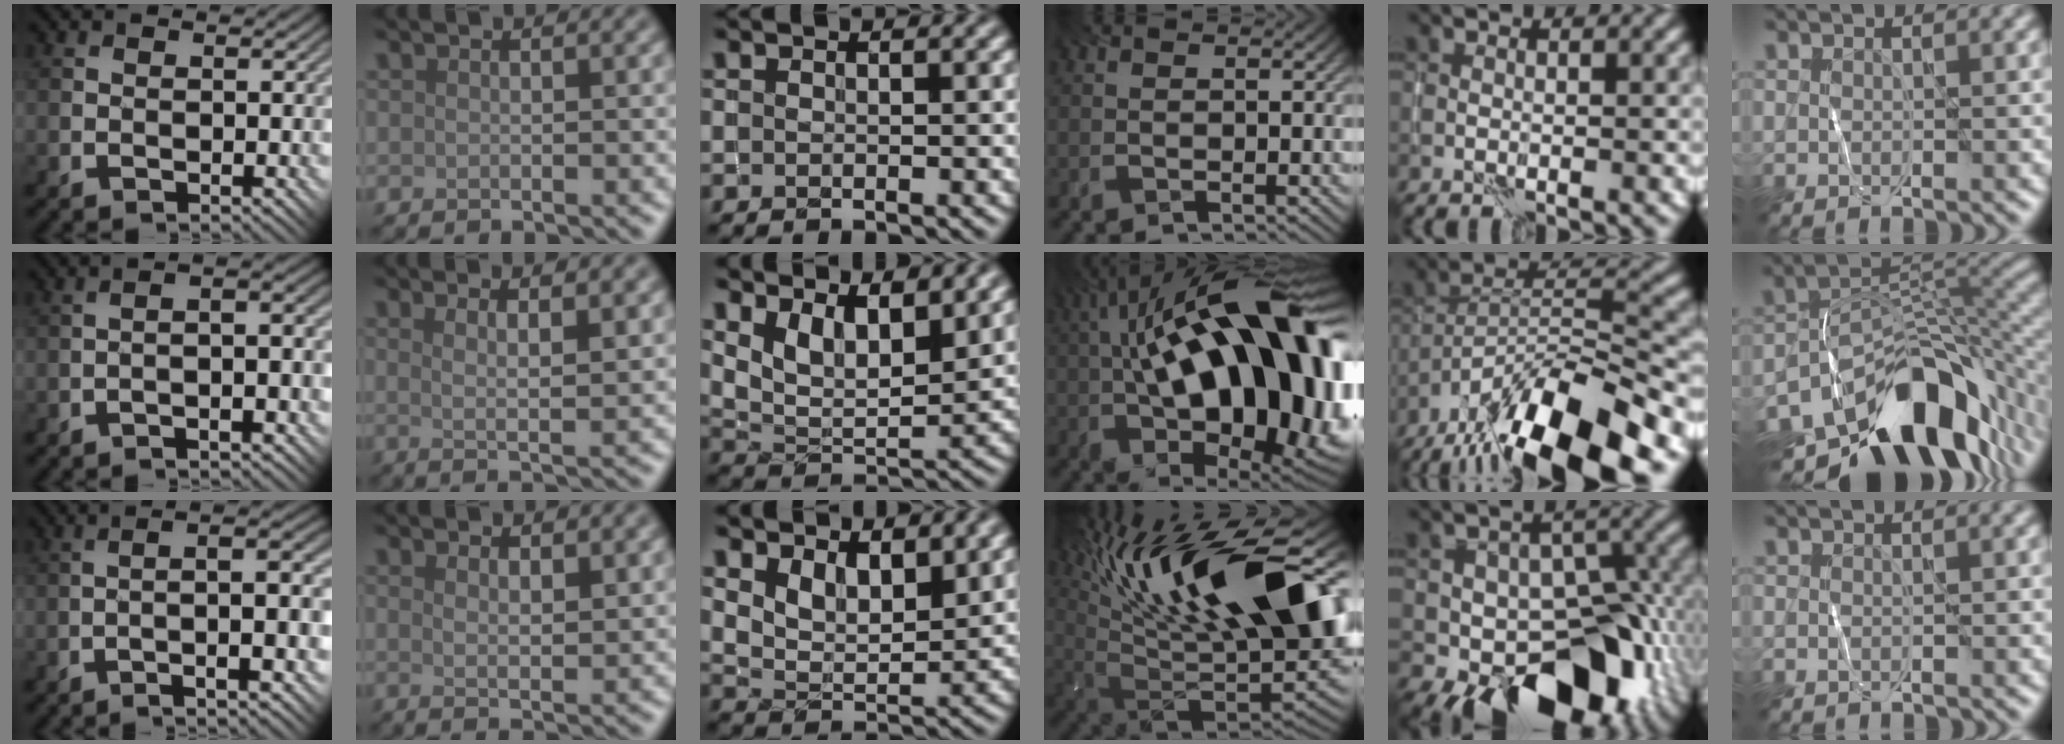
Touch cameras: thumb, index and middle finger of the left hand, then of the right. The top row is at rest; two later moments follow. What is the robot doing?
{"motion": "wrap", "object": "yarn"}